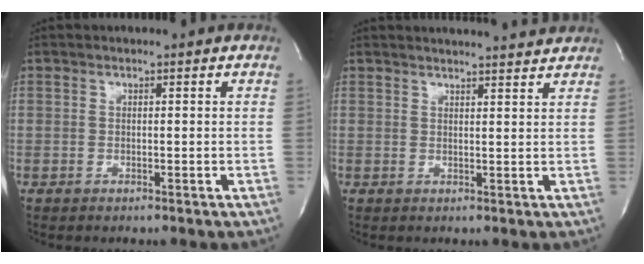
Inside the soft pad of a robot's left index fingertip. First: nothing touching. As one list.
[{"total": 8.6, "force": [8.3, 0.3, 2.2], "torque": [-0.032, 0.004, 0.094]}]